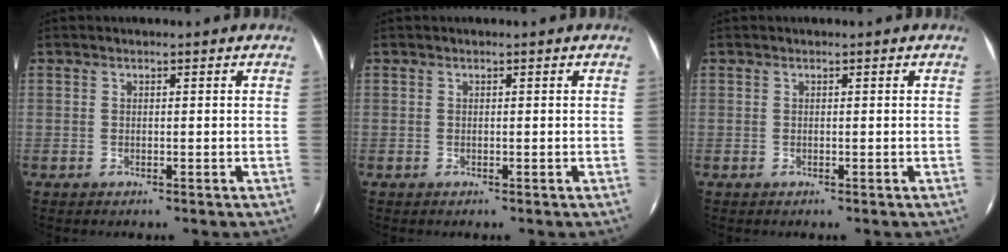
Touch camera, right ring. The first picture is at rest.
{"total": 0.0}
{"total": 0.0}